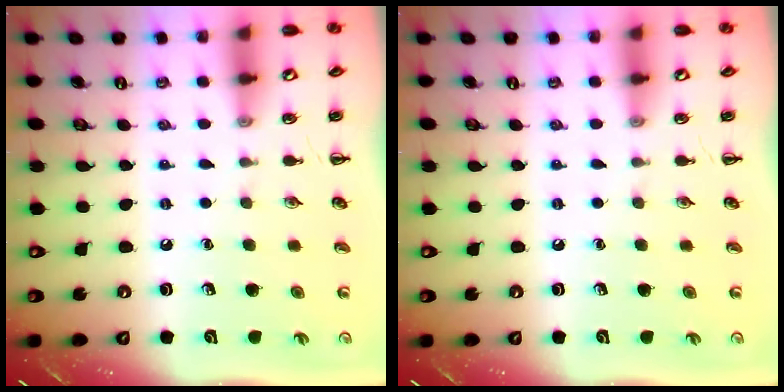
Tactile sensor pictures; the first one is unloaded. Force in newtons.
{"total": 0.0}